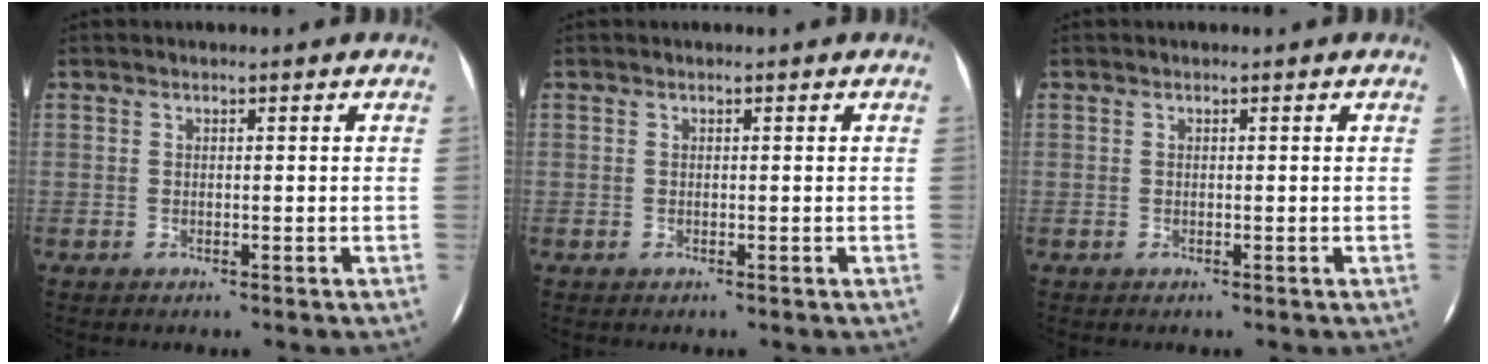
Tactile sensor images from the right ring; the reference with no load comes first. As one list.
[{"total": 0.0}, {"total": 0.0}]